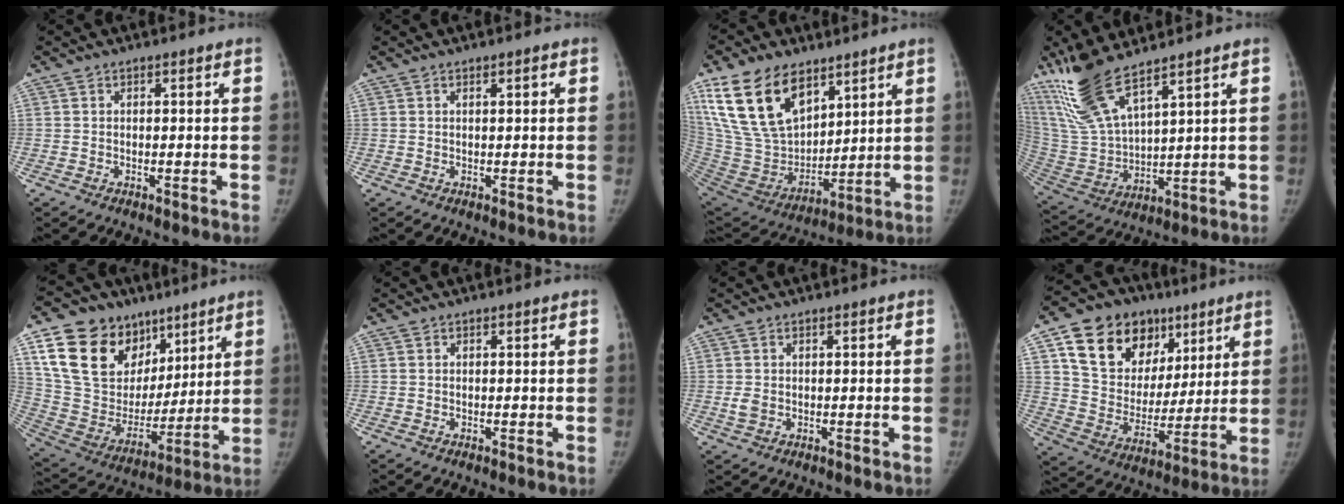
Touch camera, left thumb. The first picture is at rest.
{"total": 0.6, "force": [0.2, 0.2, 0.6], "torque": [-0.003, 0.002, 0.003]}
{"total": 22.0, "force": [12.5, 12.7, 12.9], "torque": [-0.225, -0.047, 0.247]}
{"total": 14.6, "force": [10.9, 3.7, 9.0], "torque": [-0.184, -0.050, 0.236]}
{"total": 24.1, "force": [12.4, 17.0, 11.9], "torque": [-0.181, -0.018, 0.236]}
{"total": 0.0}
{"total": 1.9, "force": [-0.2, 1.5, 1.2], "torque": [-0.026, -0.002, -0.003]}
{"total": 21.6, "force": [10.6, 15.3, 11.0], "torque": [-0.142, -0.013, 0.185]}